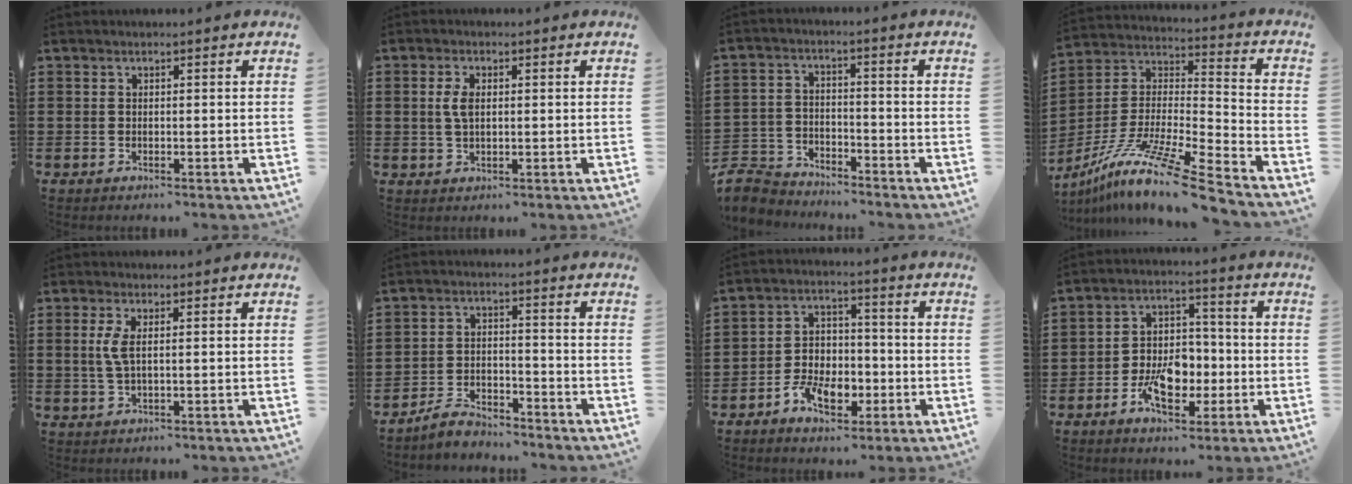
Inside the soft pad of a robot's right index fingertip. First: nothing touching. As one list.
[{"total": 3.3, "force": [0.5, 1.6, 2.8], "torque": [-0.067, 0.005, 0.005]}, {"total": 5.8, "force": [-5.6, 1.5, 0.3], "torque": [-0.032, 0.006, -0.120]}, {"total": 13.3, "force": [-10.7, -0.2, 7.9], "torque": [-0.155, 0.007, -0.209]}, {"total": 3.1, "force": [0.6, 0.8, 2.9], "torque": [-0.066, 0.001, 0.005]}, {"total": 4.3, "force": [-4.2, 0.9, 0.8], "torque": [-0.023, 0.009, -0.086]}, {"total": 7.2, "force": [-3.2, 4.7, 4.4], "torque": [-0.087, 0.007, -0.060]}, {"total": 8.0, "force": [-2.9, 4.9, 5.5], "torque": [-0.107, 0.004, -0.054]}]